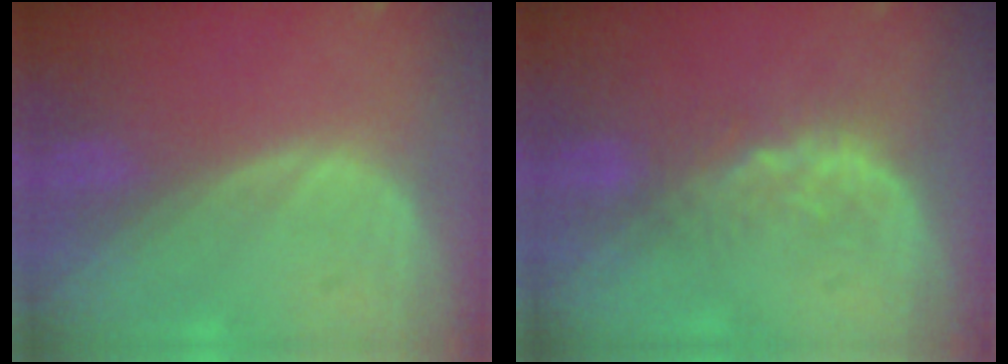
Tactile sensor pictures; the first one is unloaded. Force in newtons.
{"total": 4.1, "press": 3.5, "slide": 2.1}